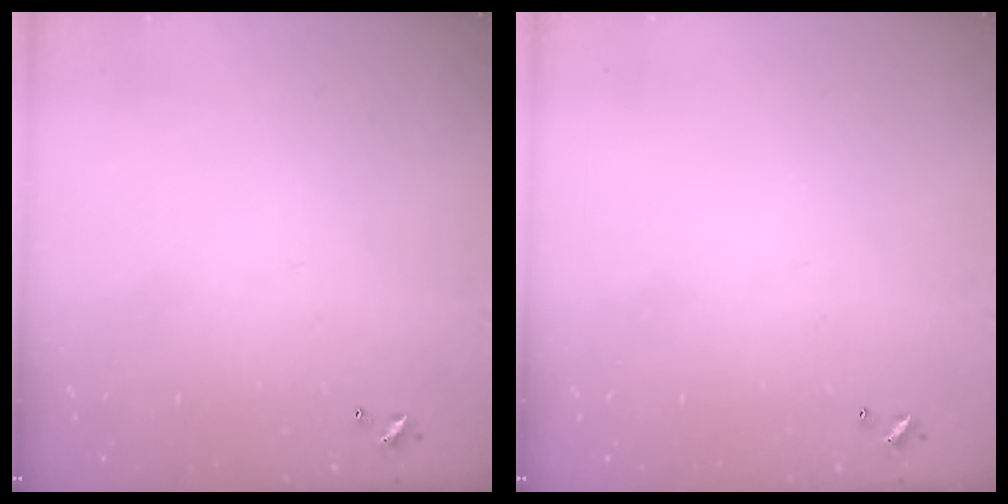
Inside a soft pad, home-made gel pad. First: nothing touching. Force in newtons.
{"total": 0.0}